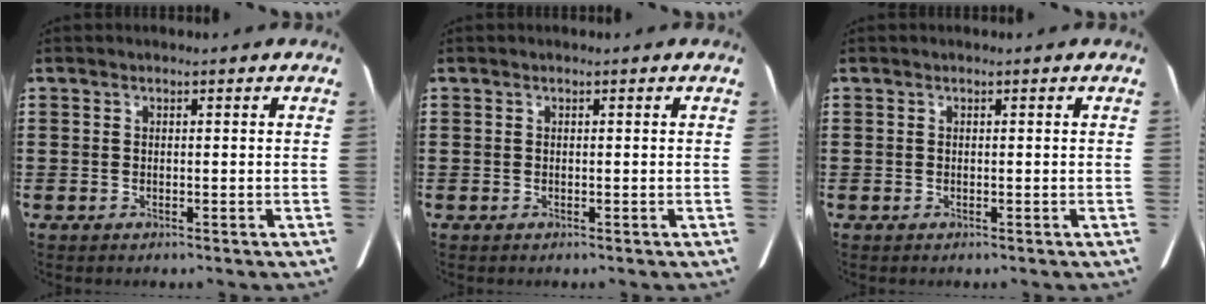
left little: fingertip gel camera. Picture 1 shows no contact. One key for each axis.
{"total": 0.0}
{"total": 0.0}